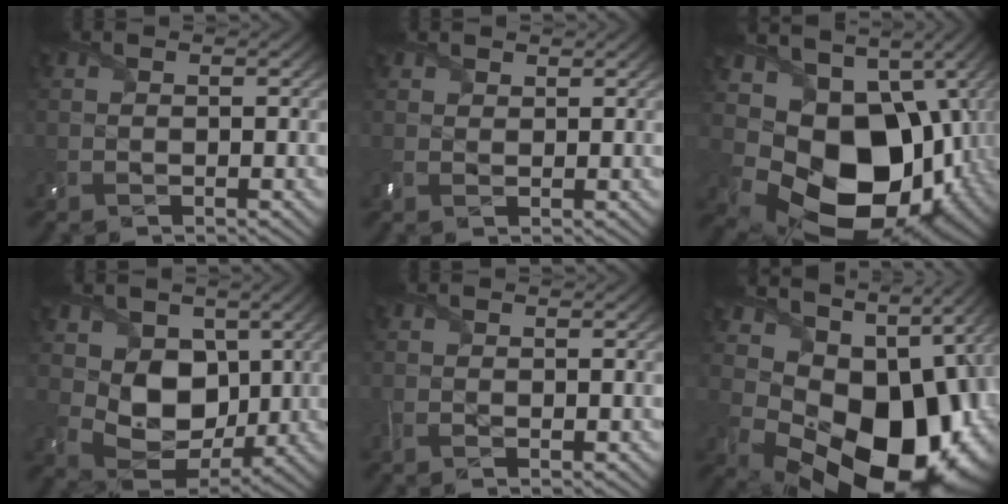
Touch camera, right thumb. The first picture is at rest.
{"total": 1.6, "force": [1.3, 0.9, 0.4], "torque": [-0.012, 0.006, 0.030]}
{"total": 18.7, "force": [-1.6, 14.6, 11.5], "torque": [-0.201, -0.058, 0.004]}
{"total": 8.6, "force": [2.1, 6.6, 5.1], "torque": [-0.112, -0.020, 0.031]}
{"total": 0.0}
{"total": 17.8, "force": [2.0, 12.8, 12.2], "torque": [-0.167, -0.044, 0.088]}